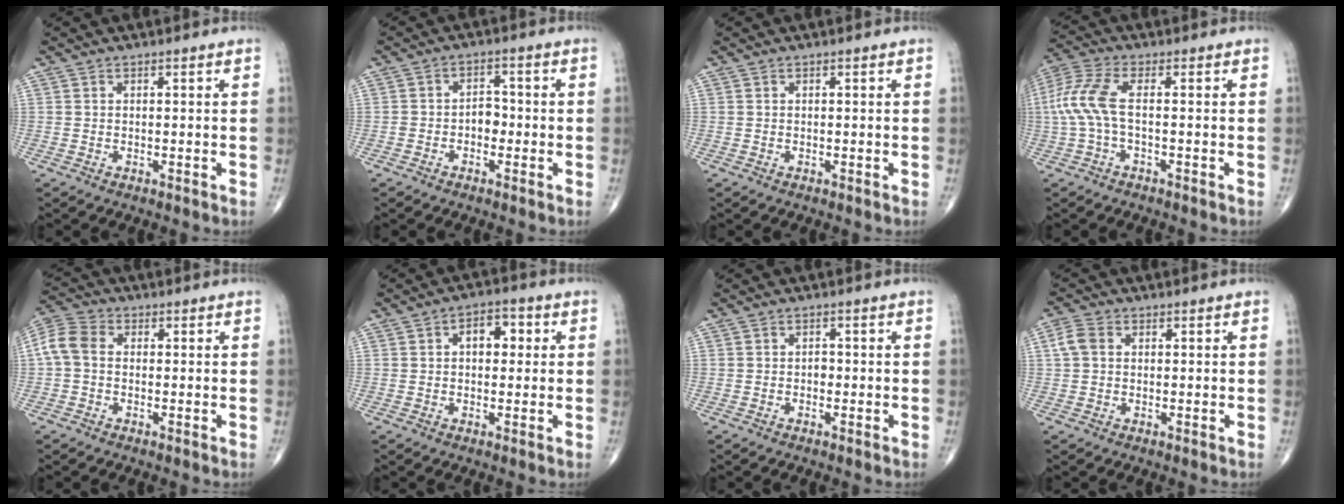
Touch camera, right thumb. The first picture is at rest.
{"total": 3.3, "force": [-1.0, 2.4, 2.0], "torque": [-0.016, 0.019, -0.025]}
{"total": 0.0}
{"total": 7.9, "force": [-0.5, 2.8, 7.3], "torque": [-0.194, 0.023, -0.014]}
{"total": 6.4, "force": [0.1, 4.7, 4.4], "torque": [-0.093, 0.020, -0.009]}
{"total": 5.5, "force": [1.2, 3.4, 4.2], "torque": [-0.043, 0.009, 0.010]}
{"total": 1.1, "force": [-0.3, 0.8, 0.7], "torque": [-0.005, 0.003, -0.007]}
{"total": 3.5, "force": [0.6, 2.6, 2.2], "torque": [-0.049, 0.011, 0.008]}